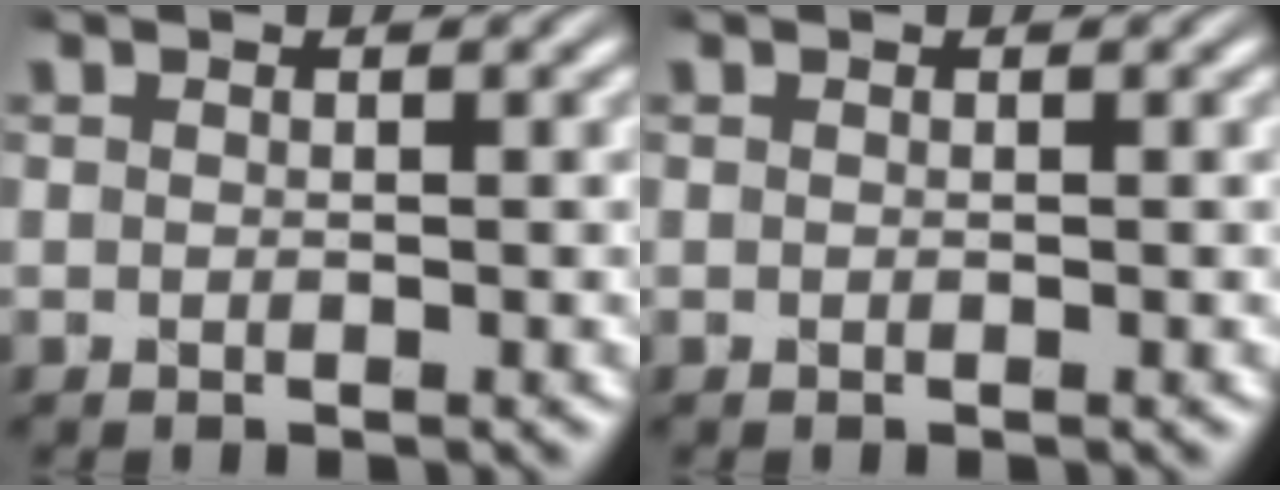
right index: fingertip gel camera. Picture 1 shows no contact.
{"total": 0.9, "force": [-0.2, -0.9, -0.3], "torque": [0.012, -0.009, 0.006]}